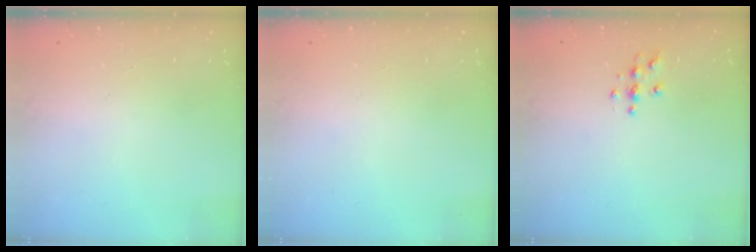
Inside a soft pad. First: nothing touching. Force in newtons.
{"total": 0.0}
{"total": 4.0, "press": 4.0, "slide": 0.3}